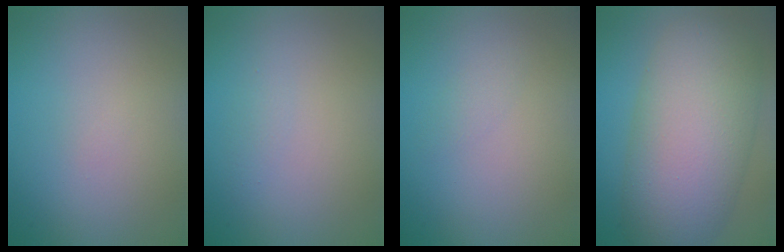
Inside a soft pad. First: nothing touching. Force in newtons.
{"total": 0.7, "press": 0.7, "slide": 0.0}
{"total": 0.8, "press": 0.8, "slide": 0.0}
{"total": 11.5, "press": 11.5, "slide": 0.3}